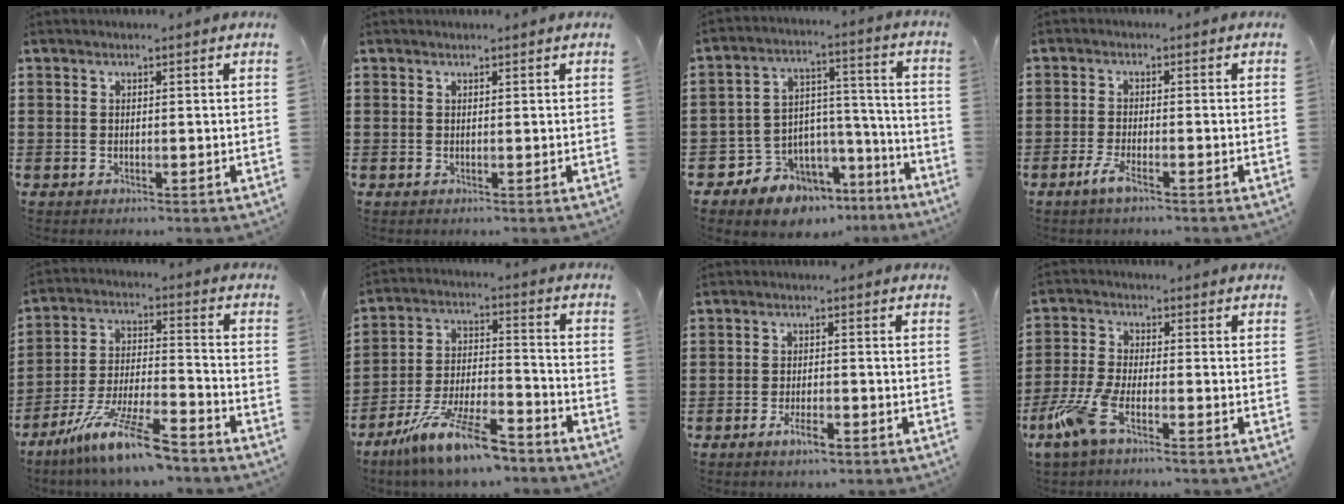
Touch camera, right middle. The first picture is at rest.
{"total": 0.0}
{"total": 7.7, "force": [-6.3, 4.3, 0.4], "torque": [-0.023, 0.013, -0.118]}
{"total": 3.1, "force": [-1.8, 0.4, 2.4], "torque": [-0.055, -0.004, -0.038]}
{"total": 12.0, "force": [-9.1, 1.5, 7.6], "torque": [-0.153, 0.012, -0.177]}
{"total": 12.8, "force": [-9.7, 2.4, 8.1], "torque": [-0.157, 0.023, -0.182]}
{"total": 3.3, "force": [-2.0, 1.0, 2.4], "torque": [-0.046, 0.003, -0.039]}
{"total": 6.4, "force": [-3.8, 1.3, 5.0], "torque": [-0.130, -0.020, -0.078]}